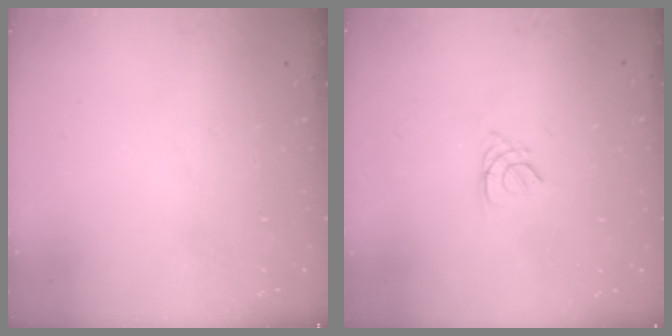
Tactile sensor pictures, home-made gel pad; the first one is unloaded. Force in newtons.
{"total": 1.3, "press": 1.3, "slide": 0.3}